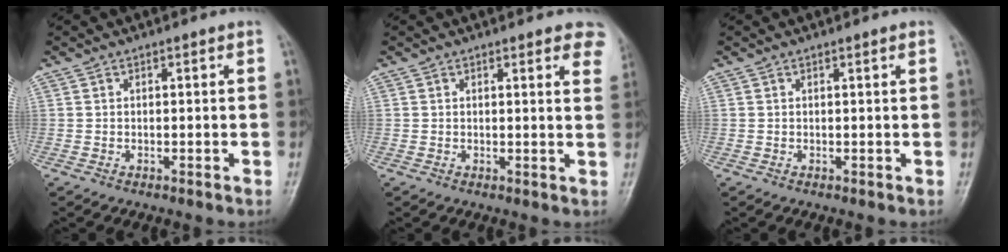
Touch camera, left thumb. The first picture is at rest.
{"total": 6.8, "force": [4.8, 2.2, 4.2], "torque": [-0.024, -0.014, 0.041]}
{"total": 0.8, "force": [0.4, 0.0, 0.7], "torque": [-0.010, 0.001, 0.004]}